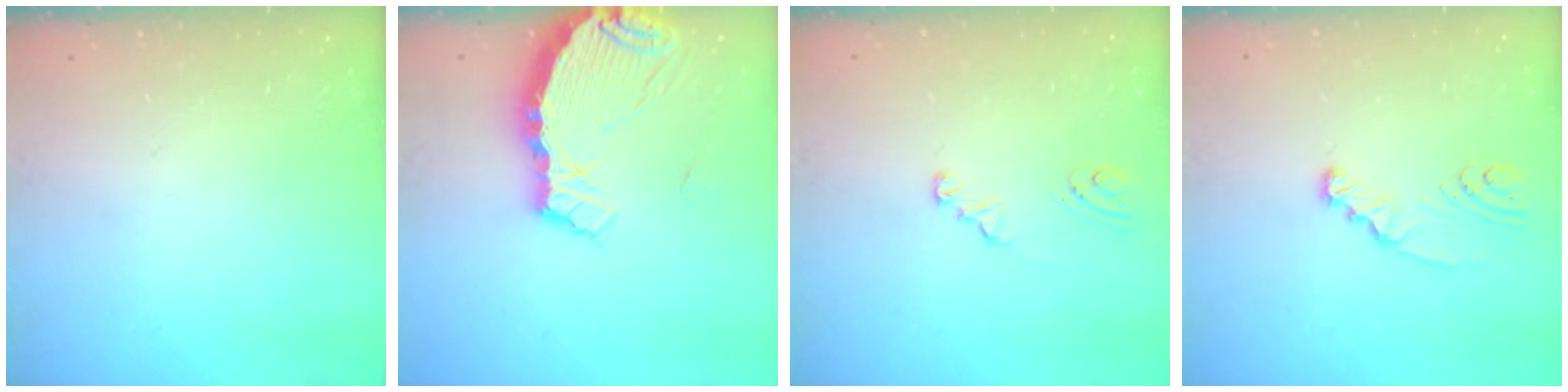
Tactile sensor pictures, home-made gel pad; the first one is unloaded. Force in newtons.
{"total": 6.7, "press": 6.7, "slide": 0.8}
{"total": 2.5, "press": 2.5, "slide": 0.3}
{"total": 2.4, "press": 2.4, "slide": 0.2}